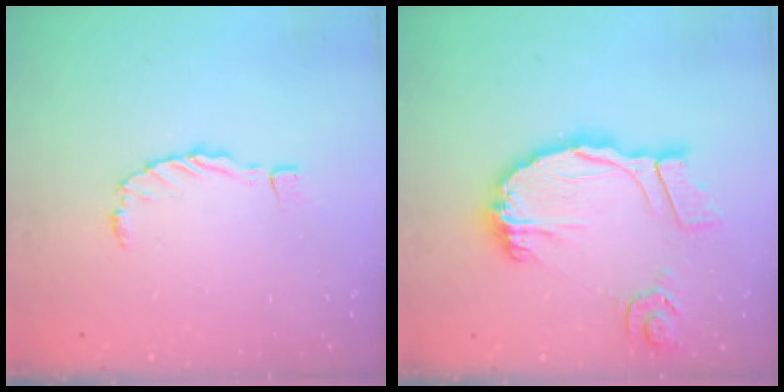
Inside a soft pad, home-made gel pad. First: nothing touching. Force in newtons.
{"total": 18.2, "press": 18.1, "slide": 2.0}